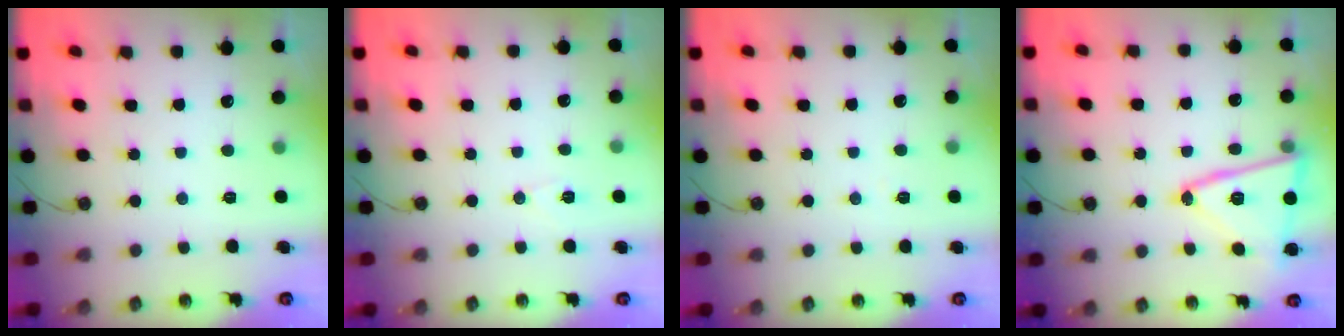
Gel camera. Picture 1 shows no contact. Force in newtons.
{"total": 4.2, "press": 3.8, "slide": 1.8}
{"total": 3.5, "press": 3.3, "slide": 1.3}
{"total": 16.7, "press": 16.7, "slide": 1.1}